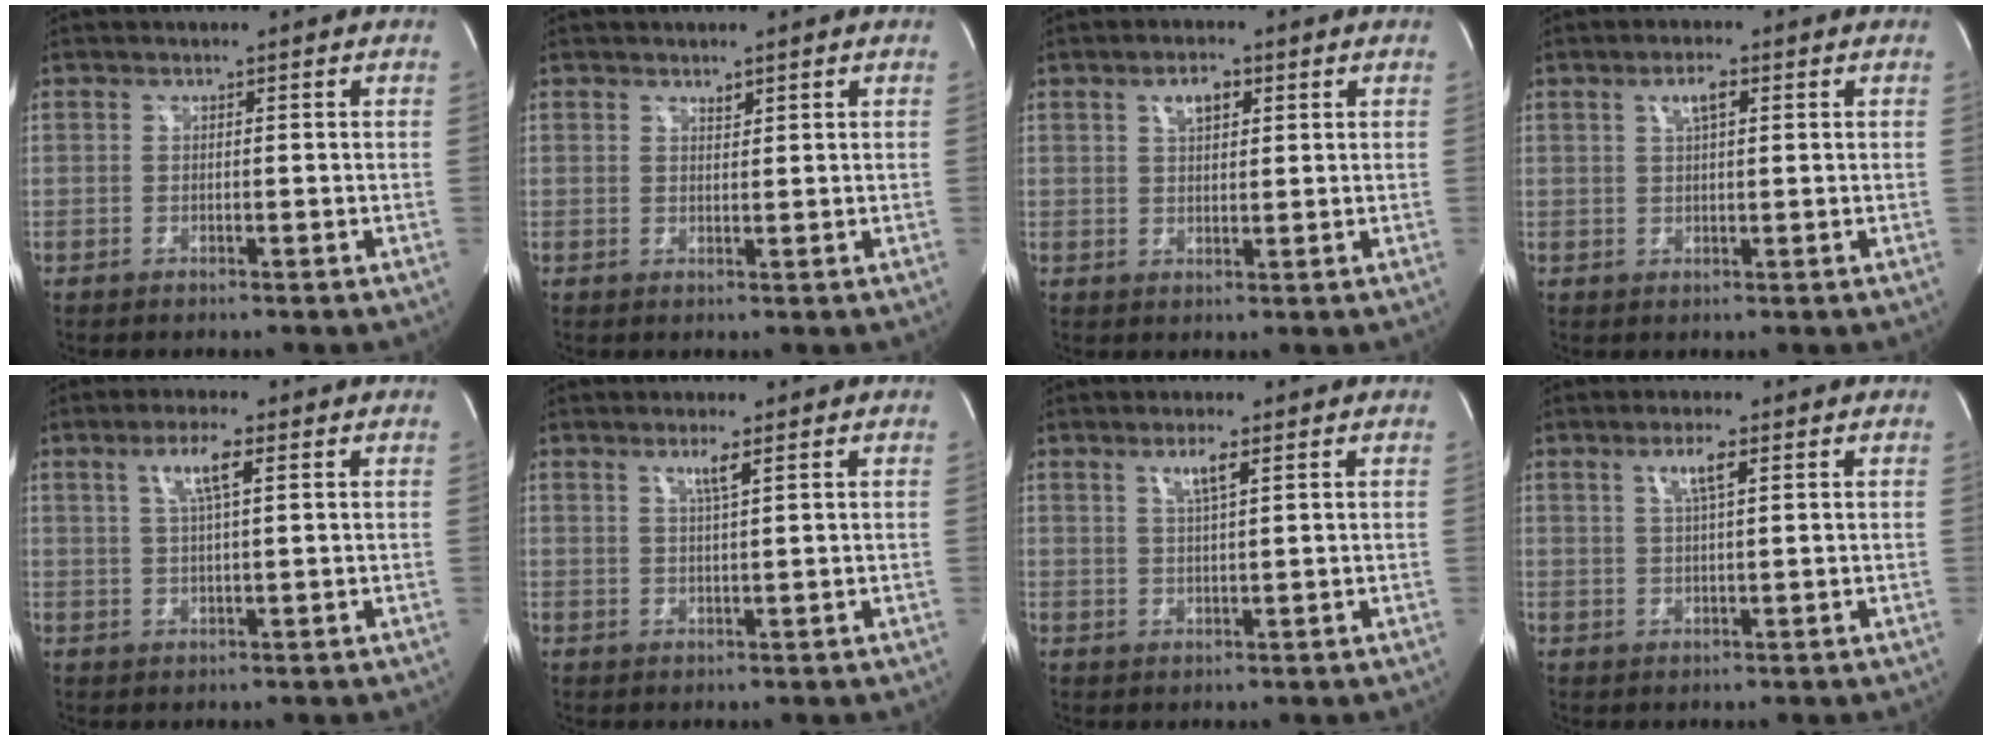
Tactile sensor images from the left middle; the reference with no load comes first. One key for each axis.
{"total": 1.1, "fx": 0.9, "fy": 0.3, "fz": 0.5, "tx": -0.011, "ty": -0.001, "tz": 0.018}
{"total": 3.8, "fx": 1.8, "fy": 1.7, "fz": 2.8, "tx": -0.050, "ty": 0.006, "tz": 0.032}
{"total": 3.2, "fx": 1.4, "fy": 0.8, "fz": 2.7, "tx": -0.051, "ty": 0.005, "tz": 0.025}
{"total": 4.9, "fx": 2.0, "fy": 0.5, "fz": 4.4, "tx": -0.086, "ty": 0.004, "tz": 0.038}
{"total": 2.5, "fx": 1.4, "fy": -0.2, "fz": 2.1, "tx": -0.042, "ty": -0.003, "tz": 0.027}
{"total": 3.2, "fx": 1.7, "fy": 0.1, "fz": 2.7, "tx": -0.053, "ty": -0.002, "tz": 0.032}
{"total": 3.6, "fx": 1.7, "fy": 0.3, "fz": 3.2, "tx": -0.059, "ty": 0.001, "tz": 0.030}